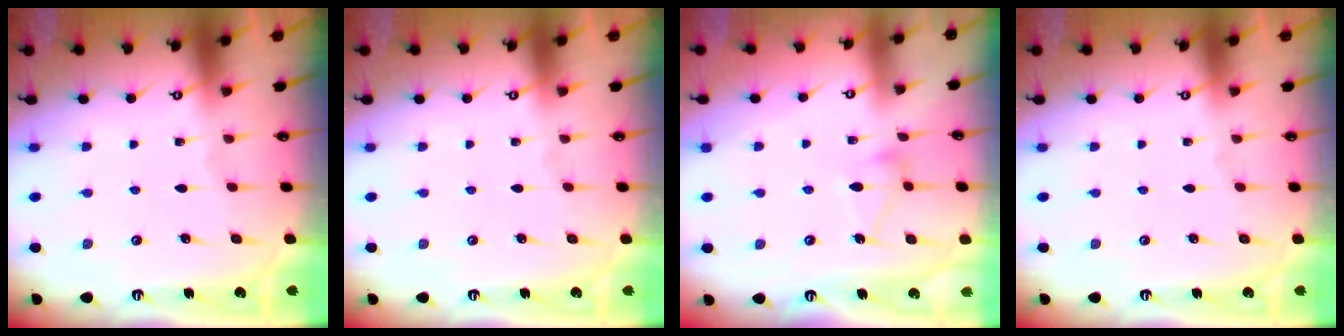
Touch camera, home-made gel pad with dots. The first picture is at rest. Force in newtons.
{"total": 0.0}
{"total": 7.5, "press": 7.4, "slide": 0.4}
{"total": 0.0}